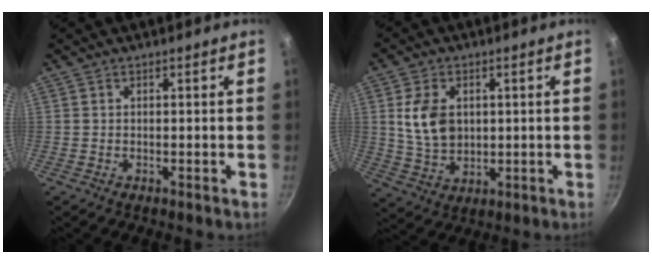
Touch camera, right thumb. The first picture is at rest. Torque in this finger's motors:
{"motor_torque": [-0.22, 0.57, 0.45, 0.09, 0.03]}